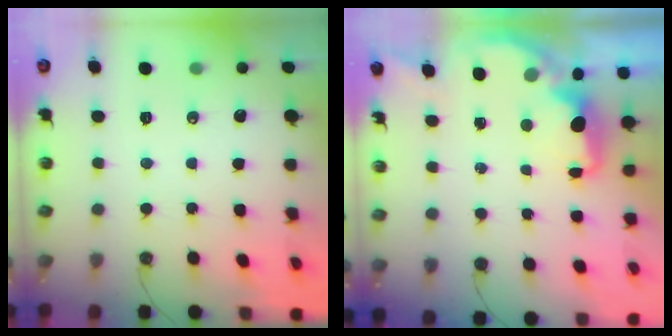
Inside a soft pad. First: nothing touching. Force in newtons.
{"total": 2.1, "press": 2.0, "slide": 0.8}